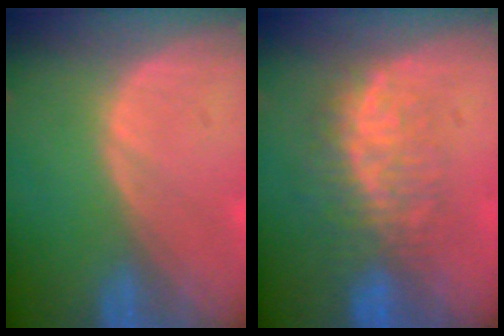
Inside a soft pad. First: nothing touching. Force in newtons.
{"total": 7.9, "press": 7.4, "slide": 2.9}